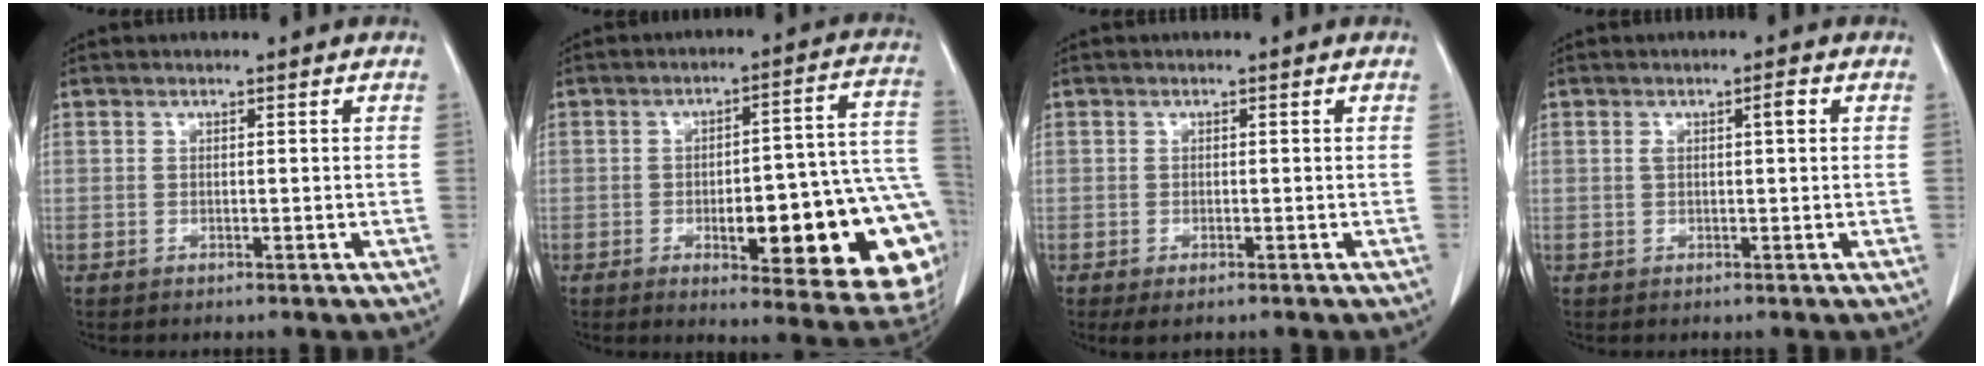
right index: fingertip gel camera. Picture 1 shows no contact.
{"total": 23.0, "force": [-5.6, 5.5, 21.7], "torque": [-0.179, 0.028, -0.052]}
{"total": 1.8, "force": [-1.1, 0.6, 1.3], "torque": [-0.021, -0.005, -0.013]}
{"total": 2.3, "force": [0.6, 0.4, 2.1], "torque": [-0.038, 0.011, 0.012]}